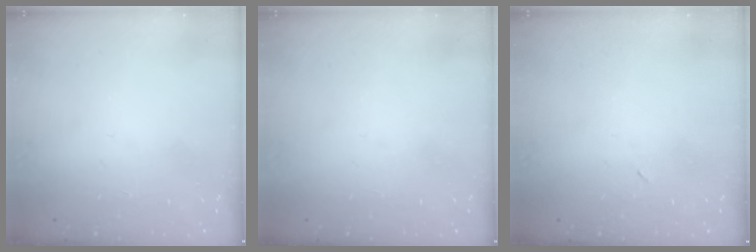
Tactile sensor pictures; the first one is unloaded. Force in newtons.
{"total": 1.5, "press": 1.5, "slide": 0.1}
{"total": 2.1, "press": 1.9, "slide": 1.0}